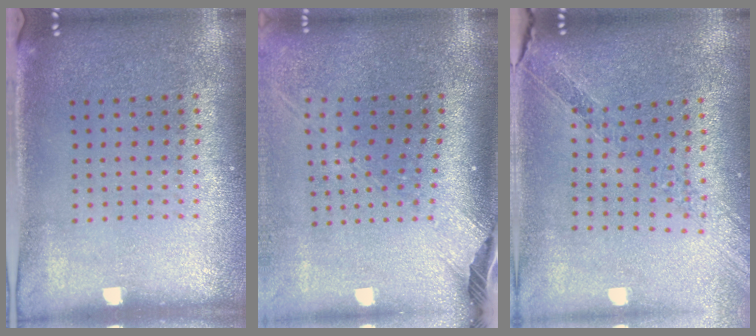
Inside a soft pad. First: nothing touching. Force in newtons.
{"total": 2.6, "press": 1.8, "slide": 1.8}
{"total": 1.1, "press": 1.1, "slide": 0.1}